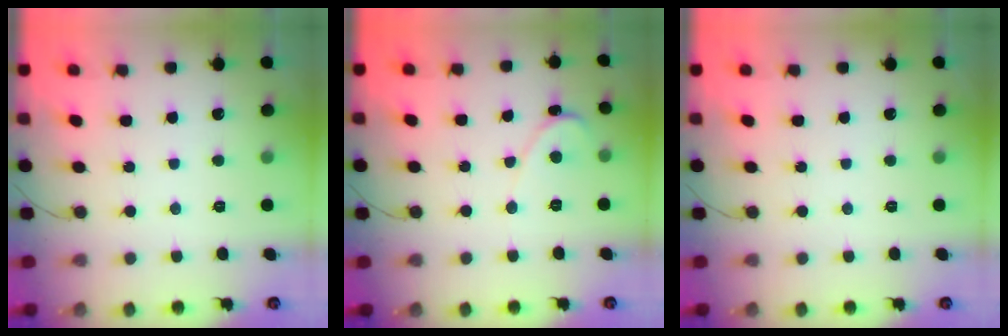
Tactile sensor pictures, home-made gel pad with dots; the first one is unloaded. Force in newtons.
{"total": 1.4, "press": 1.3, "slide": 0.1}
{"total": 0.0}